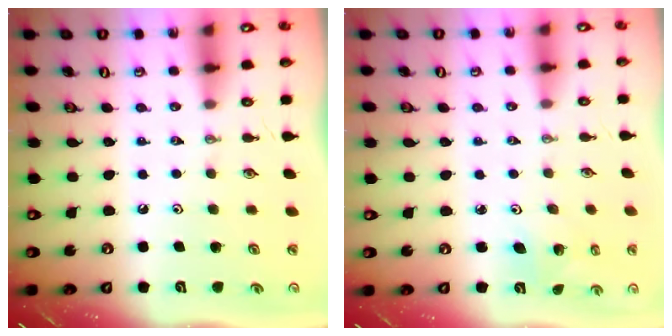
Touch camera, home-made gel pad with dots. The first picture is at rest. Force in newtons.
{"total": 2.8, "press": 2.8, "slide": 0.2}